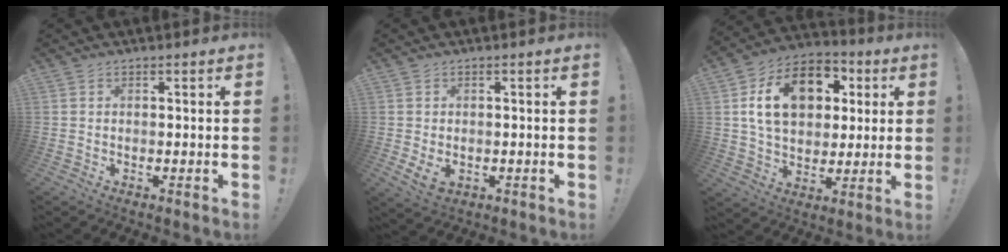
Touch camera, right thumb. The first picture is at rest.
{"total": 4.0, "force": [-0.1, 2.7, 2.9], "torque": [-0.050, -0.004, -0.001]}
{"total": 18.7, "force": [5.2, 13.3, 12.0], "torque": [-0.189, -0.003, 0.095]}